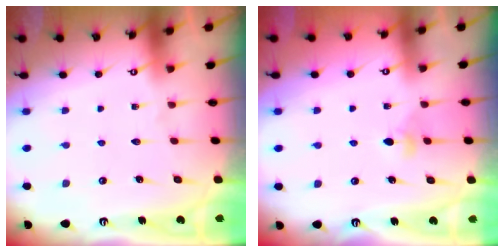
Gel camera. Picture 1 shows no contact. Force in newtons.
{"total": 2.8, "press": 2.7, "slide": 0.4}